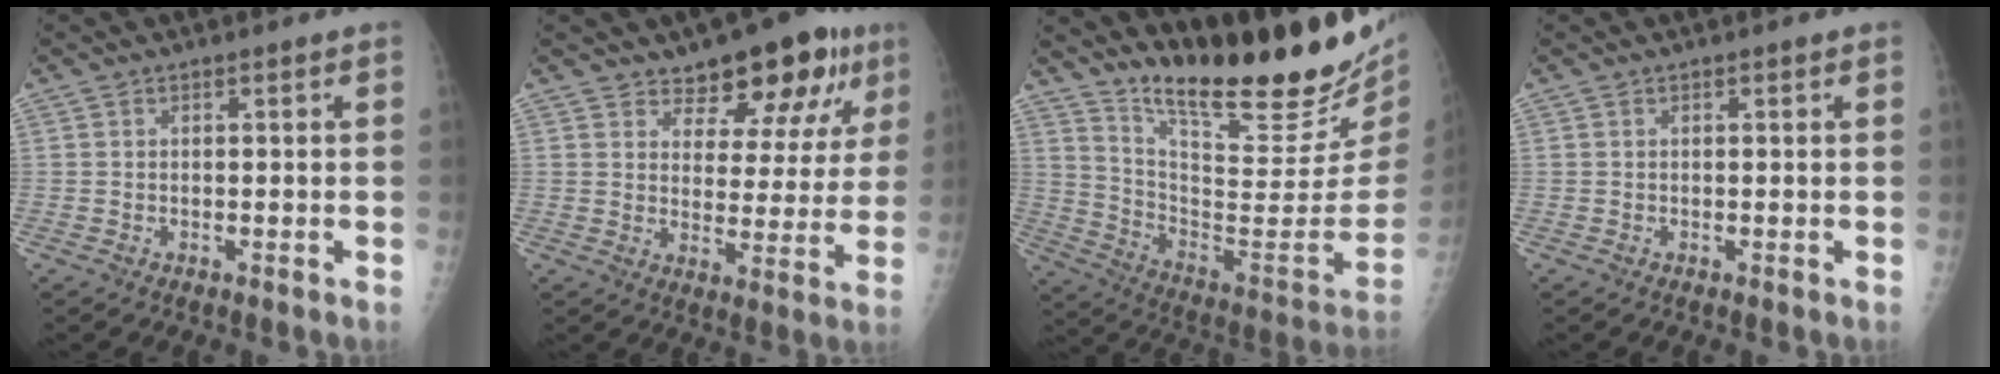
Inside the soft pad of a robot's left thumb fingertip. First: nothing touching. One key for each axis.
{"total": 13.1, "fx": 8.8, "fy": 6.4, "fz": 7.4, "tx": -0.045, "ty": -0.045, "tz": 0.120}
{"total": 28.6, "fx": 23.0, "fy": 5.5, "fz": 16.2, "tx": -0.222, "ty": -0.154, "tz": 0.339}
{"total": 0.5, "fx": 0.4, "fy": 0.1, "fz": 0.3, "tx": -0.005, "ty": -0.001, "tz": 0.006}